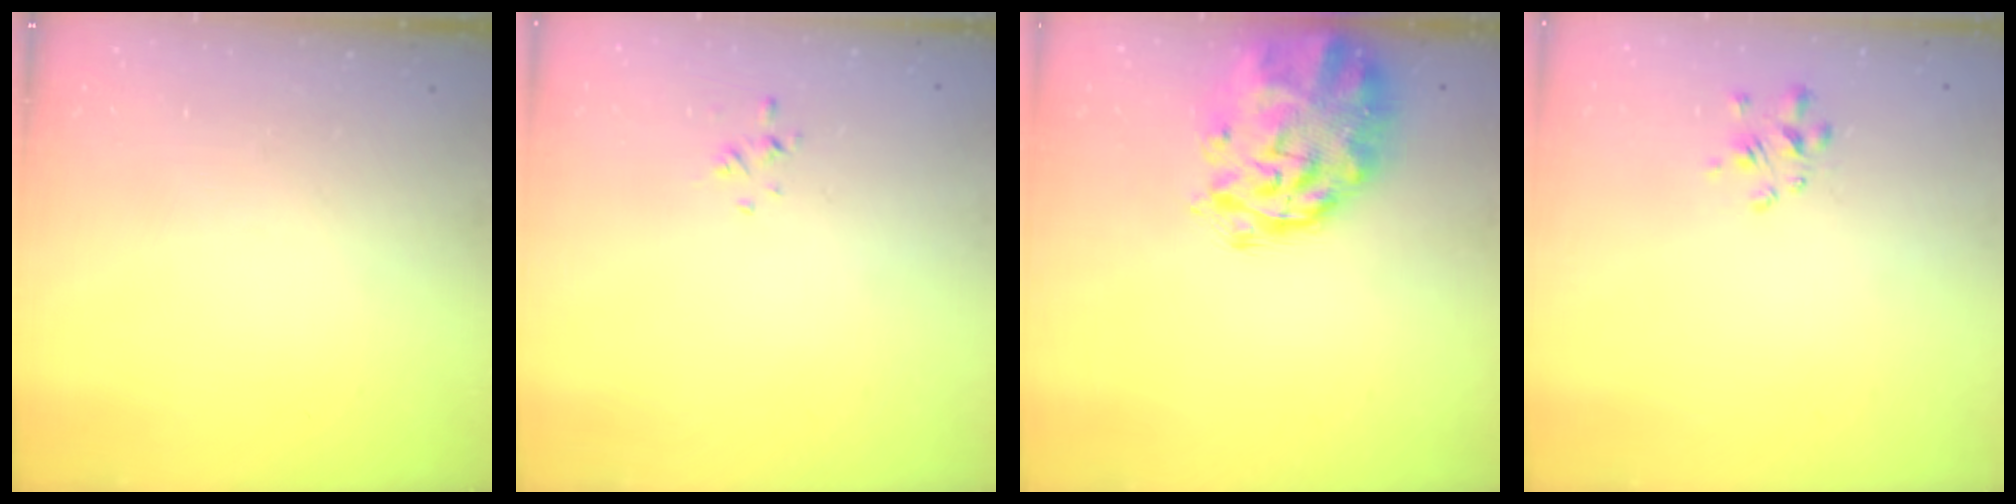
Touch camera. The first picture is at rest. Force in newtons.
{"total": 0.6, "press": 0.3, "slide": 0.5}
{"total": 5.3, "press": 5.0, "slide": 1.7}
{"total": 2.7, "press": 2.4, "slide": 1.1}